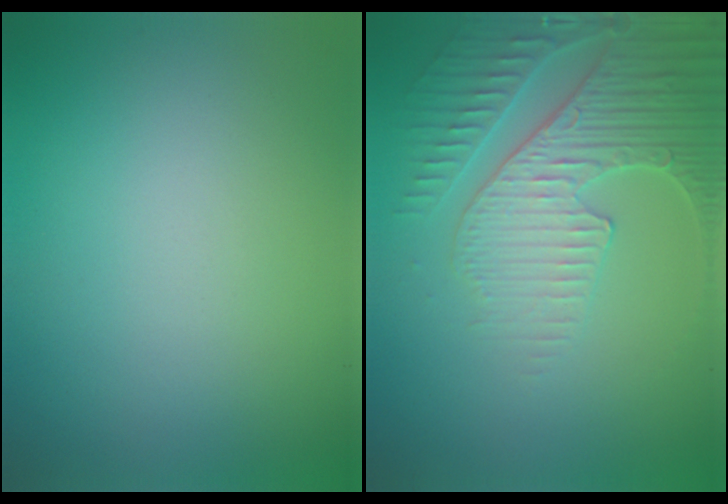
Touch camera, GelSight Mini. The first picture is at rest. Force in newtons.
{"total": 4.7, "press": 4.4, "slide": 1.5}